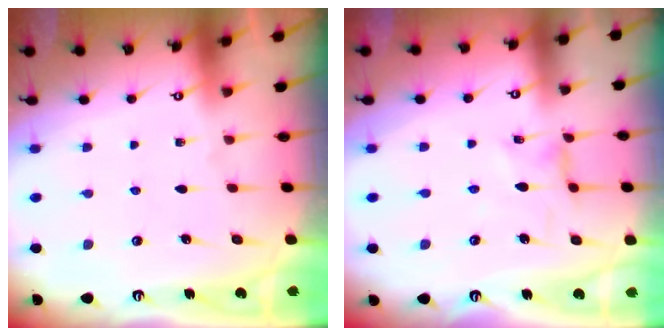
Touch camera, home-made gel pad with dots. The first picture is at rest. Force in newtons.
{"total": 0.5, "press": 0.5, "slide": 0.3}